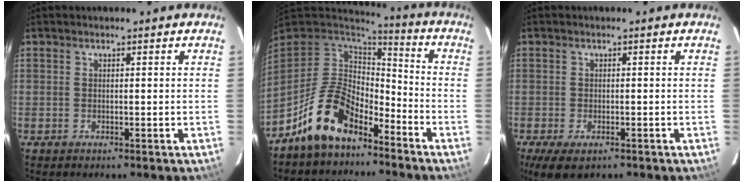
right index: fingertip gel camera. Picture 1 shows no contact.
{"total": 14.1, "force": [-9.2, 7.0, 8.1], "torque": [-0.170, 0.009, -0.162]}
{"total": 5.7, "force": [-3.5, 2.6, 3.6], "torque": [-0.079, -0.025, -0.057]}